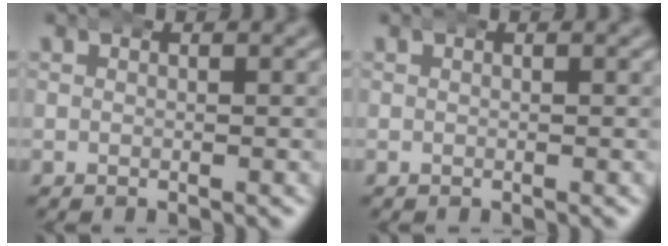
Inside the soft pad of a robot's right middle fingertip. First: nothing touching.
{"total": 0.0}